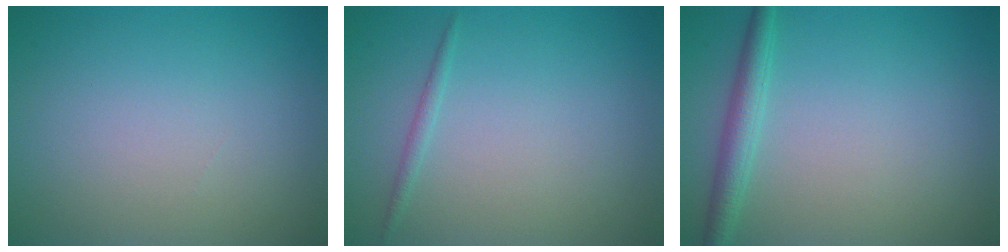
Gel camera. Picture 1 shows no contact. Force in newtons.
{"total": 0.8, "press": 0.8, "slide": 0.1}
{"total": 2.3, "press": 2.3, "slide": 0.1}